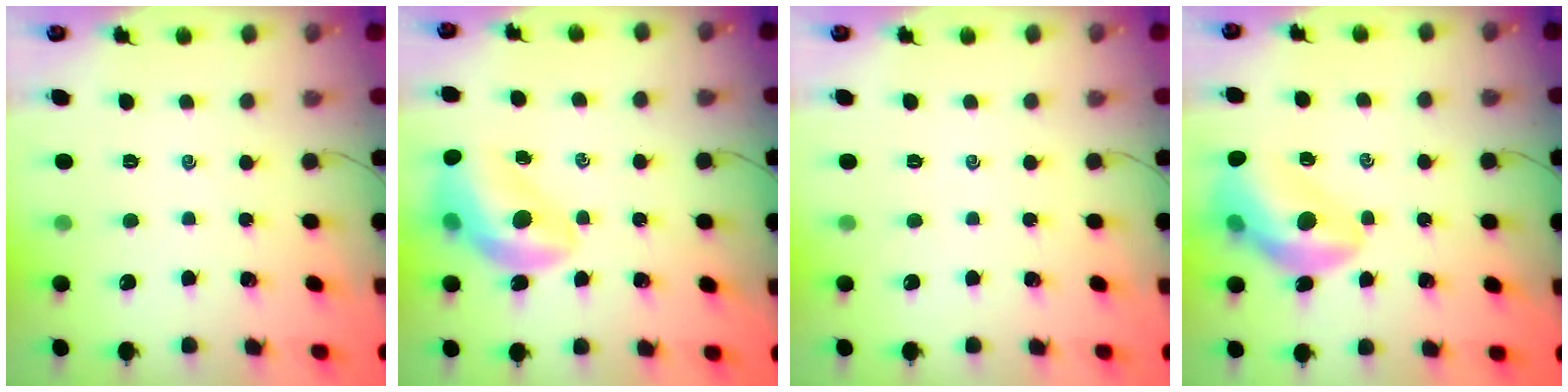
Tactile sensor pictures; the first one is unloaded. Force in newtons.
{"total": 15.1, "press": 14.7, "slide": 3.6}
{"total": 0.0}
{"total": 12.9, "press": 12.4, "slide": 3.3}